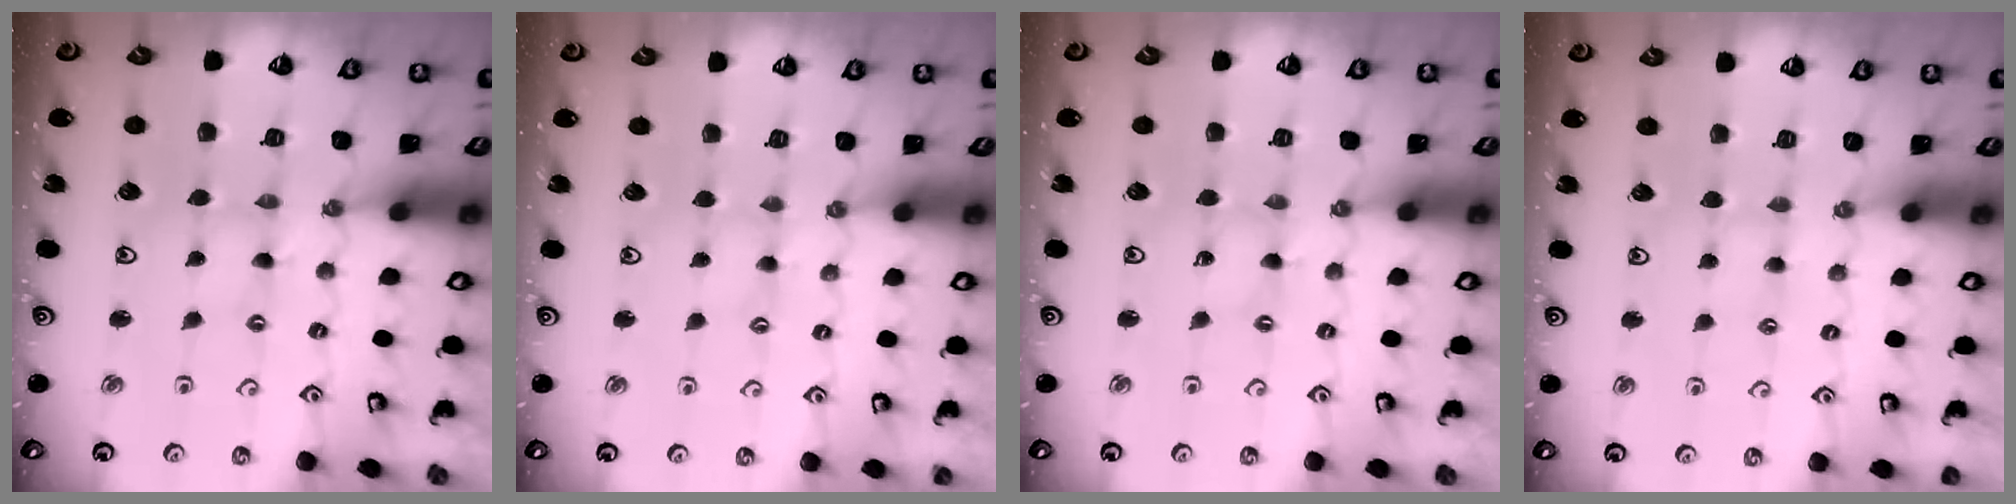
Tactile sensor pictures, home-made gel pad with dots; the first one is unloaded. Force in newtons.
{"total": 1.5, "press": 1.4, "slide": 0.3}
{"total": 0.0}
{"total": 2.1, "press": 2.0, "slide": 0.4}